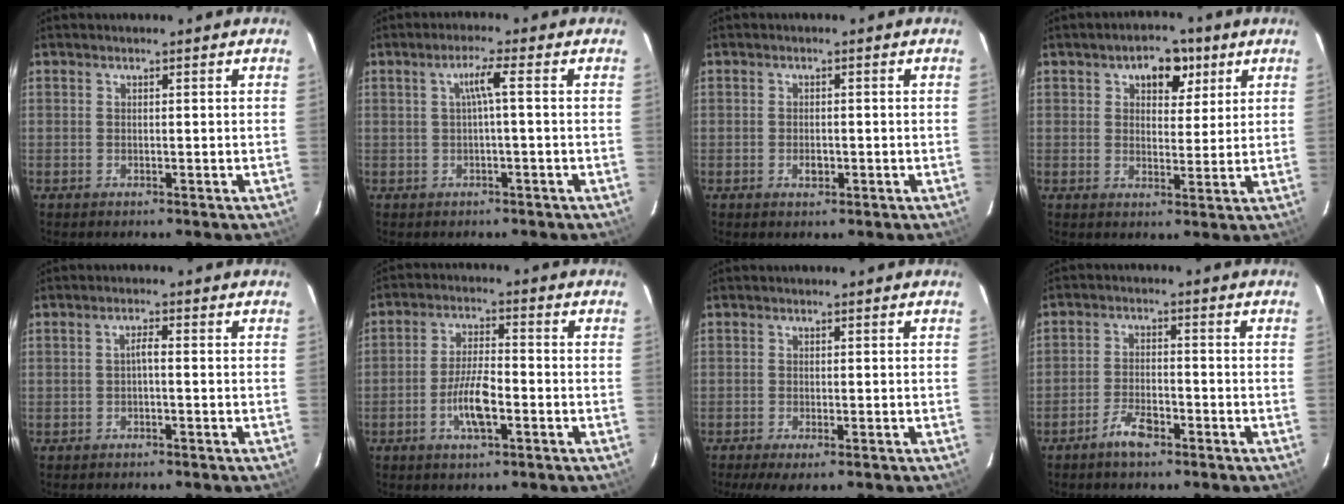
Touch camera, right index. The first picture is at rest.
{"total": 3.0, "force": [-0.1, -0.5, 3.0], "torque": [-0.058, 0.005, 0.000]}
{"total": 2.0, "force": [-0.7, 1.3, 1.3], "torque": [-0.022, 0.002, -0.011]}
{"total": 6.7, "force": [3.3, 4.3, 4.0], "torque": [-0.053, 0.011, 0.046]}
{"total": 1.5, "force": [-0.5, 0.2, 1.3], "torque": [-0.027, 0.008, -0.009]}
{"total": 7.4, "force": [-2.9, 2.4, 6.4], "torque": [-0.130, 0.003, -0.054]}
{"total": 4.4, "force": [-2.9, 1.0, 3.1], "torque": [-0.068, -0.019, -0.048]}
{"total": 5.0, "force": [-3.5, 1.7, 3.1], "torque": [-0.071, 0.002, -0.063]}